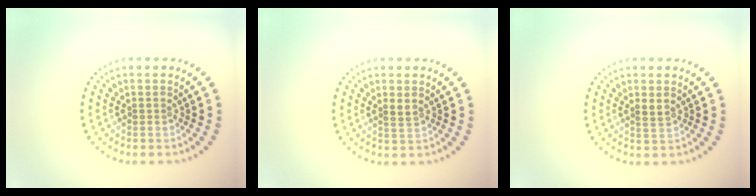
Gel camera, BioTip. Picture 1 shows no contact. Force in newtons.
{"total": 1.0, "press": 0.9, "slide": 0.4}
{"total": 1.0, "press": 0.9, "slide": 0.4}